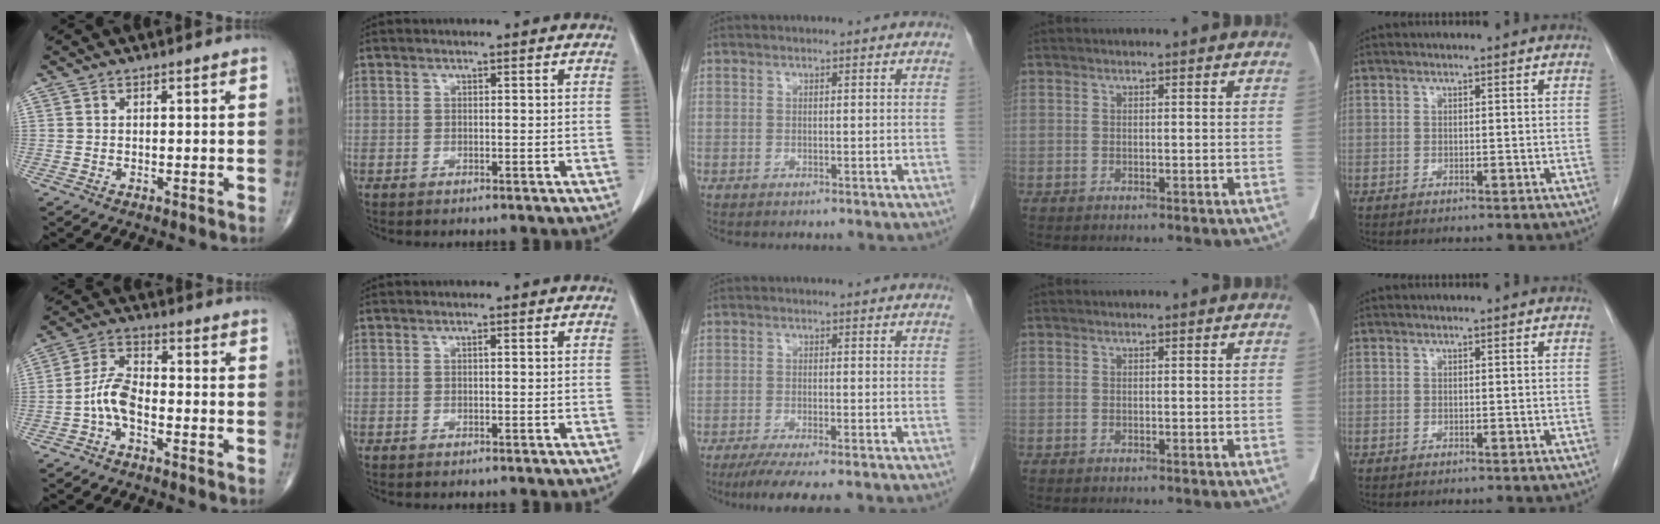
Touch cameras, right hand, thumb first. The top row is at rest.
{"thumb": {"total": 6.2, "force": [-2.3, 2.9, 4.9], "torque": [-0.099, 0.028, -0.051]}, "middle": {"total": 6.6, "force": [-5.3, 0.2, 3.9], "torque": [-0.056, -0.014, -0.082]}}